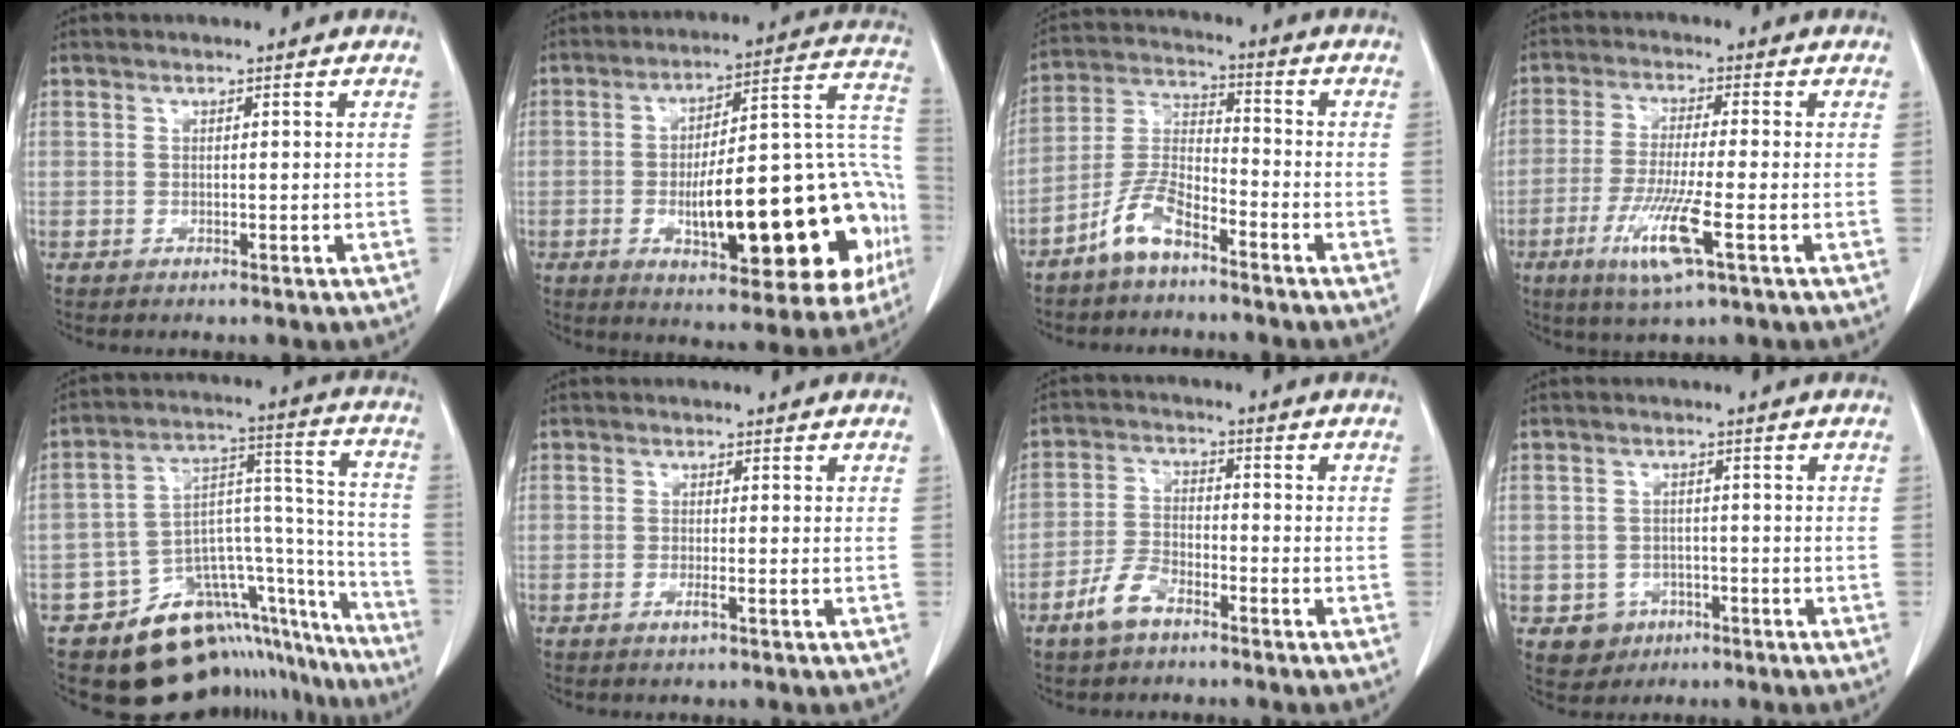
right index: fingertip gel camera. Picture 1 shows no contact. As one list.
[{"total": 25.9, "force": [-6.3, 7.0, 24.1], "torque": [-0.268, 0.028, -0.076]}, {"total": 7.4, "force": [-5.2, 2.2, 4.8], "torque": [-0.112, 0.002, -0.108]}, {"total": 9.1, "force": [-3.7, 0.2, 8.4], "torque": [-0.166, -0.024, -0.070]}, {"total": 22.9, "force": [-17.6, 10.2, 10.4], "torque": [-0.082, 0.080, -0.242]}, {"total": 1.2, "force": [-0.6, 0.0, 1.0], "torque": [-0.020, -0.002, -0.011]}, {"total": 5.4, "force": [-3.7, 2.5, 3.1], "torque": [-0.071, 0.003, -0.071]}, {"total": 3.9, "force": [-1.7, 3.5, 0.4], "torque": [0.002, 0.014, -0.017]}]